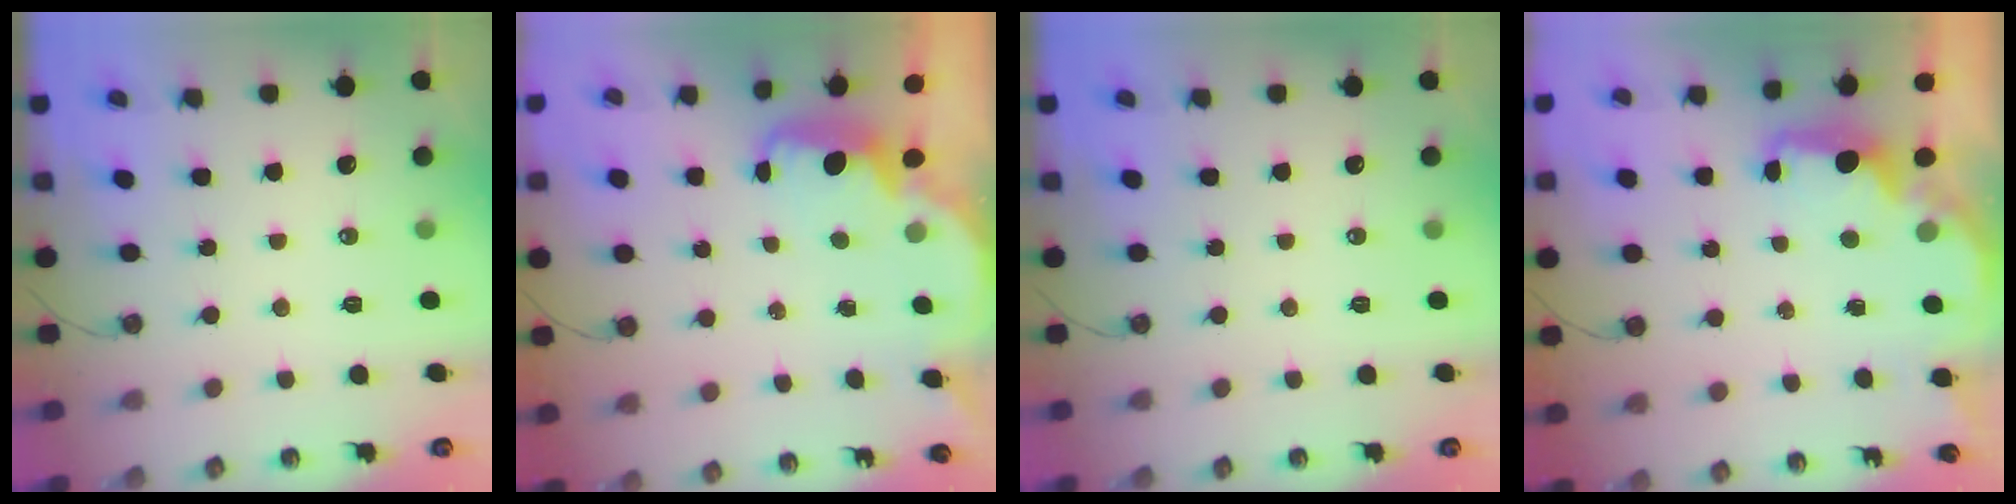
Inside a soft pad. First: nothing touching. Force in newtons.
{"total": 2.2, "press": 2.1, "slide": 0.6}
{"total": 0.0}
{"total": 2.5, "press": 2.3, "slide": 0.8}